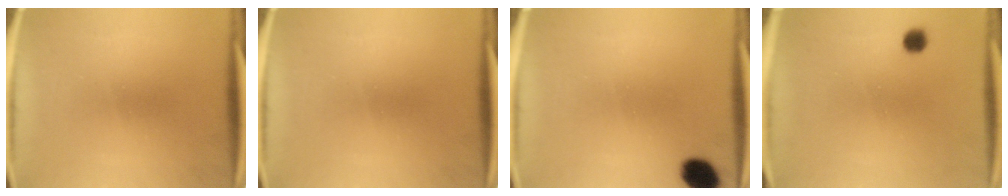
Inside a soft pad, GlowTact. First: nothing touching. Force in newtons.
{"total": 0.0}
{"total": 6.4}
{"total": 2.6}